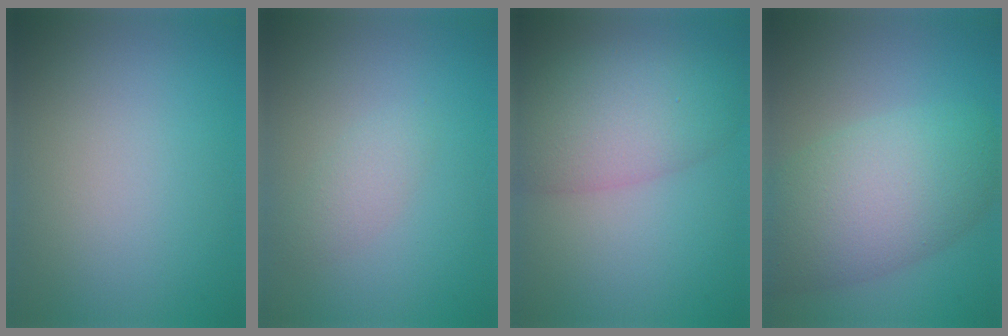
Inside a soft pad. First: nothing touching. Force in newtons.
{"total": 1.5, "press": 1.5, "slide": 0.1}
{"total": 7.1, "press": 7.1, "slide": 0.4}
{"total": 8.3, "press": 8.3, "slide": 0.5}